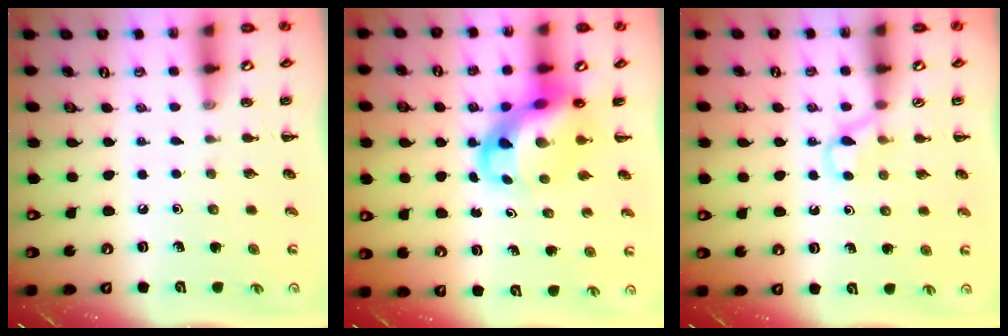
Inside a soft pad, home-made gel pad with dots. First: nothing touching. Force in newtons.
{"total": 7.4, "press": 7.1, "slide": 2.1}
{"total": 3.0, "press": 2.9, "slide": 1.0}